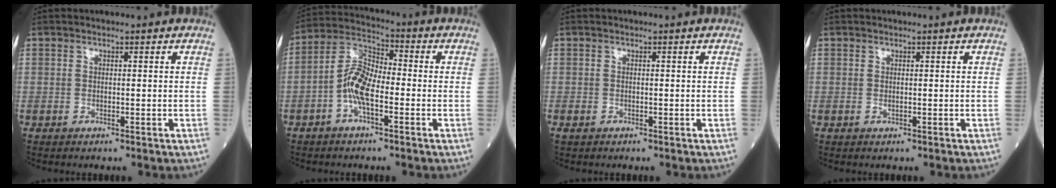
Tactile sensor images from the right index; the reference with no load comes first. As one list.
[{"total": 7.7, "force": [-2.4, 2.8, 6.7], "torque": [-0.144, 0.019, -0.051]}, {"total": 0.7, "force": [-0.3, 0.5, 0.3], "torque": [-0.006, 0.002, -0.005]}, {"total": 0.0}]